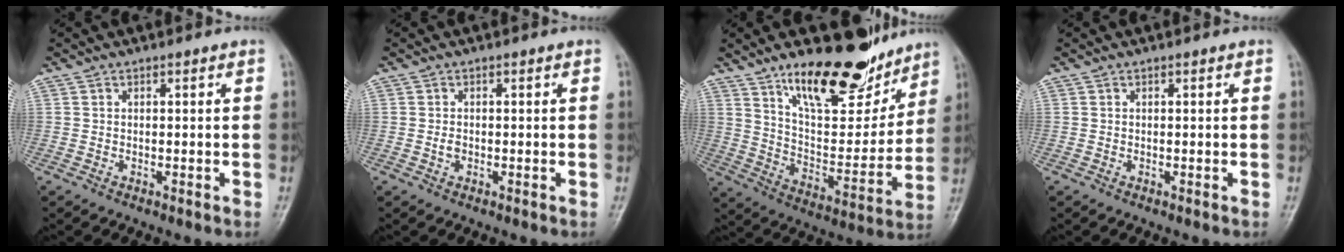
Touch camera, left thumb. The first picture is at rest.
{"total": 0.8, "force": [-0.4, 0.6, 0.4], "torque": [-0.011, 0.000, -0.009]}
{"total": 19.5, "force": [13.8, 7.6, 11.4], "torque": [-0.129, -0.088, 0.230]}
{"total": 0.0}